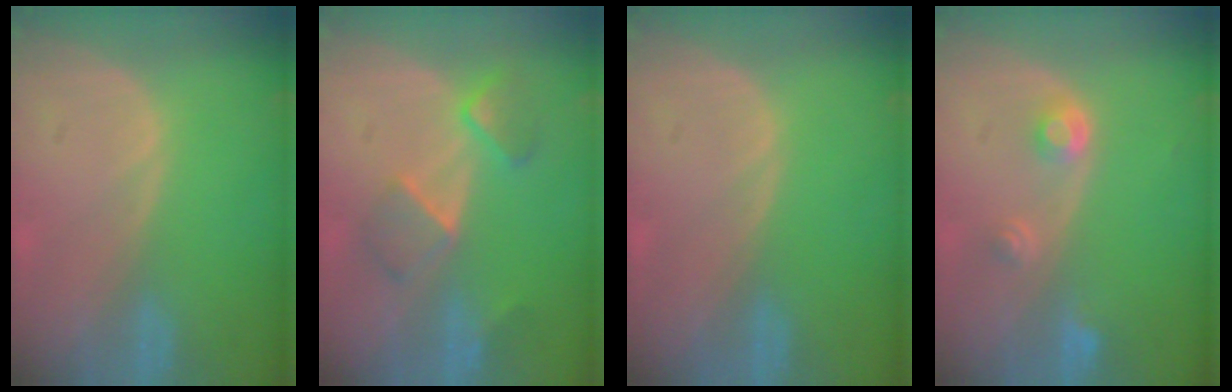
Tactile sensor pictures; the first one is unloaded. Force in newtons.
{"total": 5.5, "press": 5.4, "slide": 1.2}
{"total": 0.0}
{"total": 2.9, "press": 2.7, "slide": 1.0}